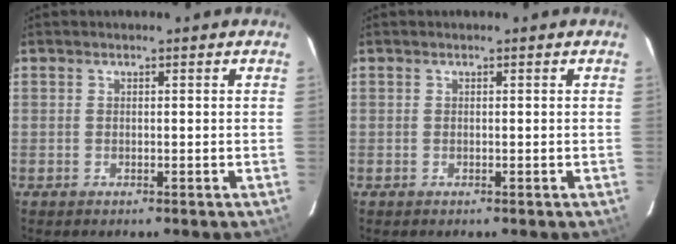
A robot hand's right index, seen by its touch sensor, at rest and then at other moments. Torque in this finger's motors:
{"motor_torque": [0.00, 0.00, 0.02, 0.00]}